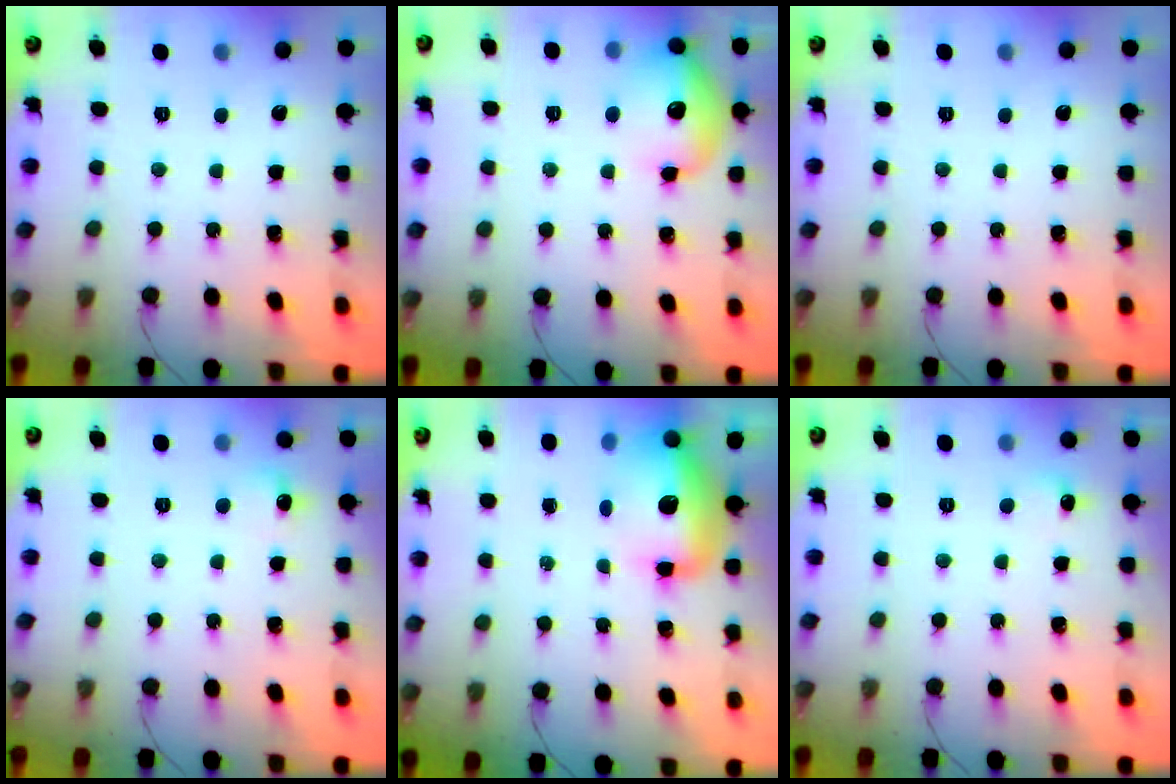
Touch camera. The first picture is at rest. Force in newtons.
{"total": 18.2, "press": 15.1, "slide": 10.1}
{"total": 0.0}
{"total": 5.4, "press": 5.1, "slide": 1.7}
{"total": 13.1, "press": 12.7, "slide": 3.2}
{"total": 3.8, "press": 3.6, "slide": 1.2}